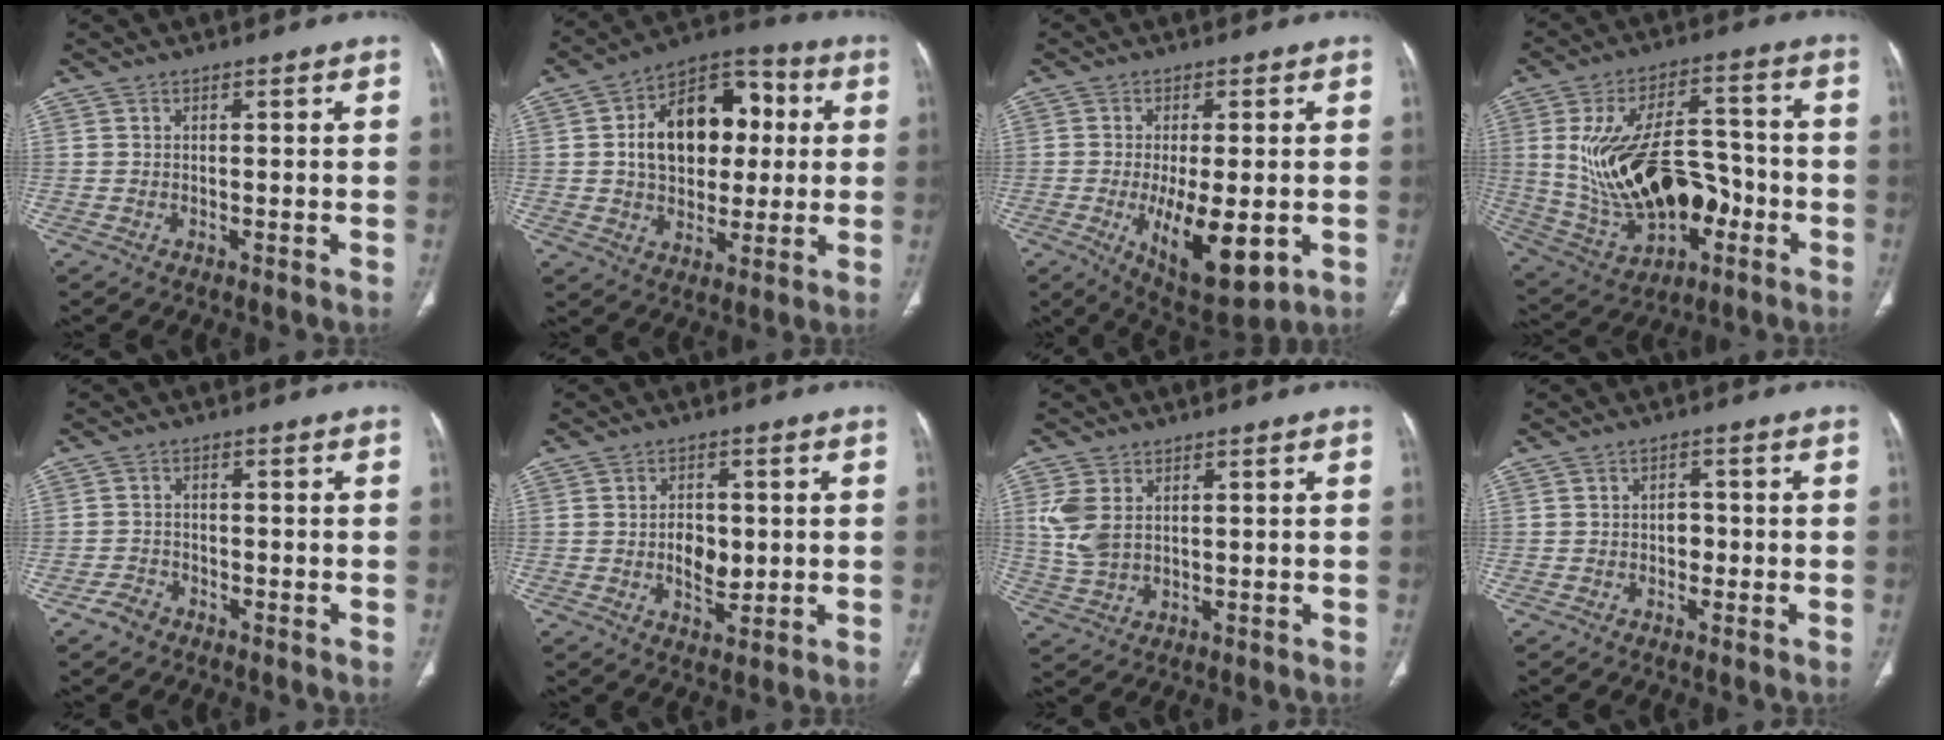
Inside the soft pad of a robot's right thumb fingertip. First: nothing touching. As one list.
[{"total": 19.7, "force": [2.7, 13.3, 14.3], "torque": [-0.181, 0.026, 0.043]}, {"total": 13.1, "force": [-3.1, 5.2, 11.7], "torque": [-0.178, -0.022, -0.033]}, {"total": 22.3, "force": [-3.0, 13.0, 17.9], "torque": [-0.300, 0.030, -0.026]}, {"total": 2.9, "force": [-2.1, 1.9, 0.8], "torque": [-0.017, 0.015, -0.037]}, {"total": 5.9, "force": [-0.1, 3.8, 4.6], "torque": [-0.056, -0.003, 0.004]}, {"total": 6.5, "force": [1.8, 4.2, 4.6], "torque": [-0.103, -0.004, 0.047]}, {"total": 2.4, "force": [-0.5, 1.9, 1.4], "torque": [-0.004, 0.008, -0.011]}]